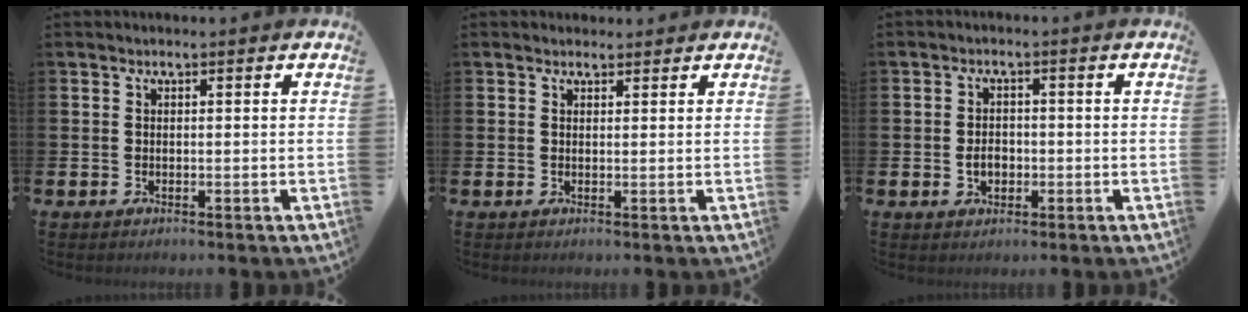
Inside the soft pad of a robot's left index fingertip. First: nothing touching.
{"total": 1.2, "force": [1.1, 0.5, 0.0], "torque": [0.011, 0.001, 0.017]}
{"total": 2.4, "force": [-0.6, 1.8, 1.5], "torque": [-0.016, 0.000, -0.017]}